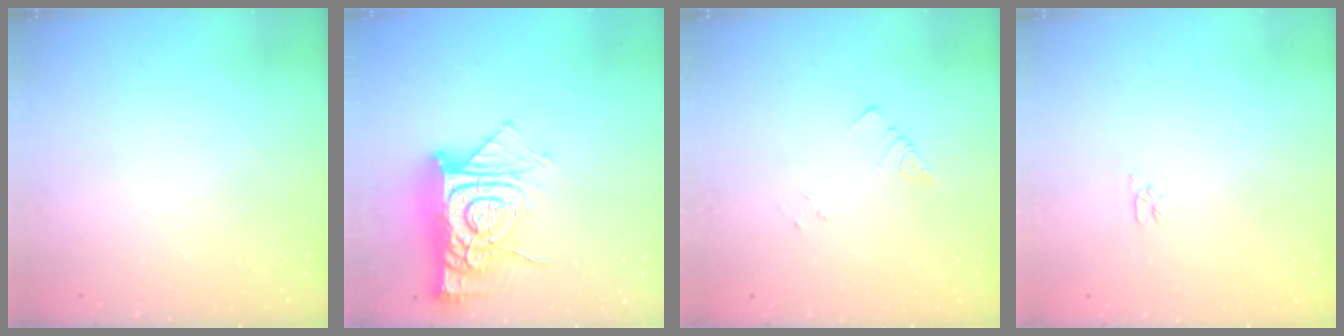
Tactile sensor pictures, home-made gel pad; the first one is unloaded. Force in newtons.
{"total": 15.5, "press": 15.5, "slide": 1.4}
{"total": 5.3, "press": 5.2, "slide": 0.6}
{"total": 3.1, "press": 3.1, "slide": 0.3}